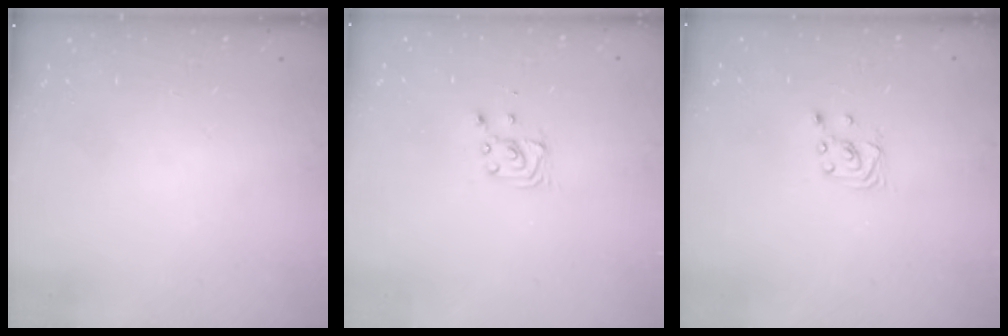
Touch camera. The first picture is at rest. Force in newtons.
{"total": 2.9, "press": 2.9, "slide": 0.4}
{"total": 1.6, "press": 1.6, "slide": 0.0}